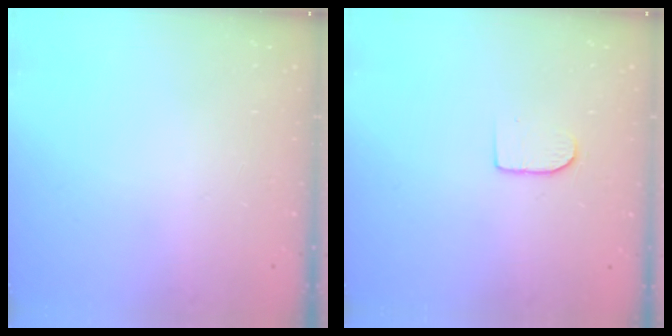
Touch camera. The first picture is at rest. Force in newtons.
{"total": 6.0, "press": 5.9, "slide": 0.6}